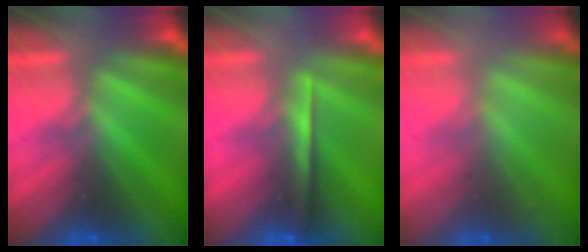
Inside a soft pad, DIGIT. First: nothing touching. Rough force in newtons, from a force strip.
{"total": 1.3}
{"total": 2.2}